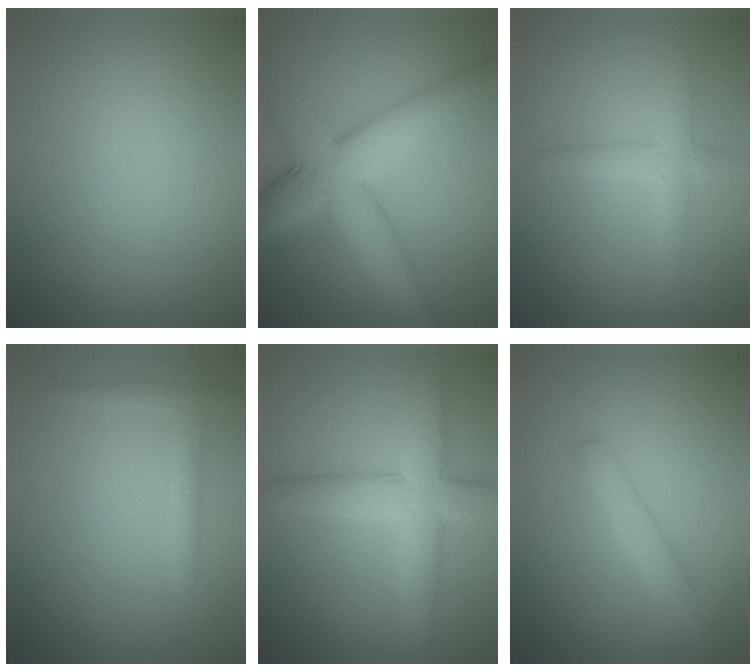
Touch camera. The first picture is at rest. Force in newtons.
{"total": 9.2, "press": 9.2, "slide": 0.2}
{"total": 2.3, "press": 2.3, "slide": 0.1}
{"total": 1.7, "press": 1.6, "slide": 0.1}
{"total": 5.7, "press": 5.7, "slide": 0.2}
{"total": 2.5, "press": 2.5, "slide": 0.2}